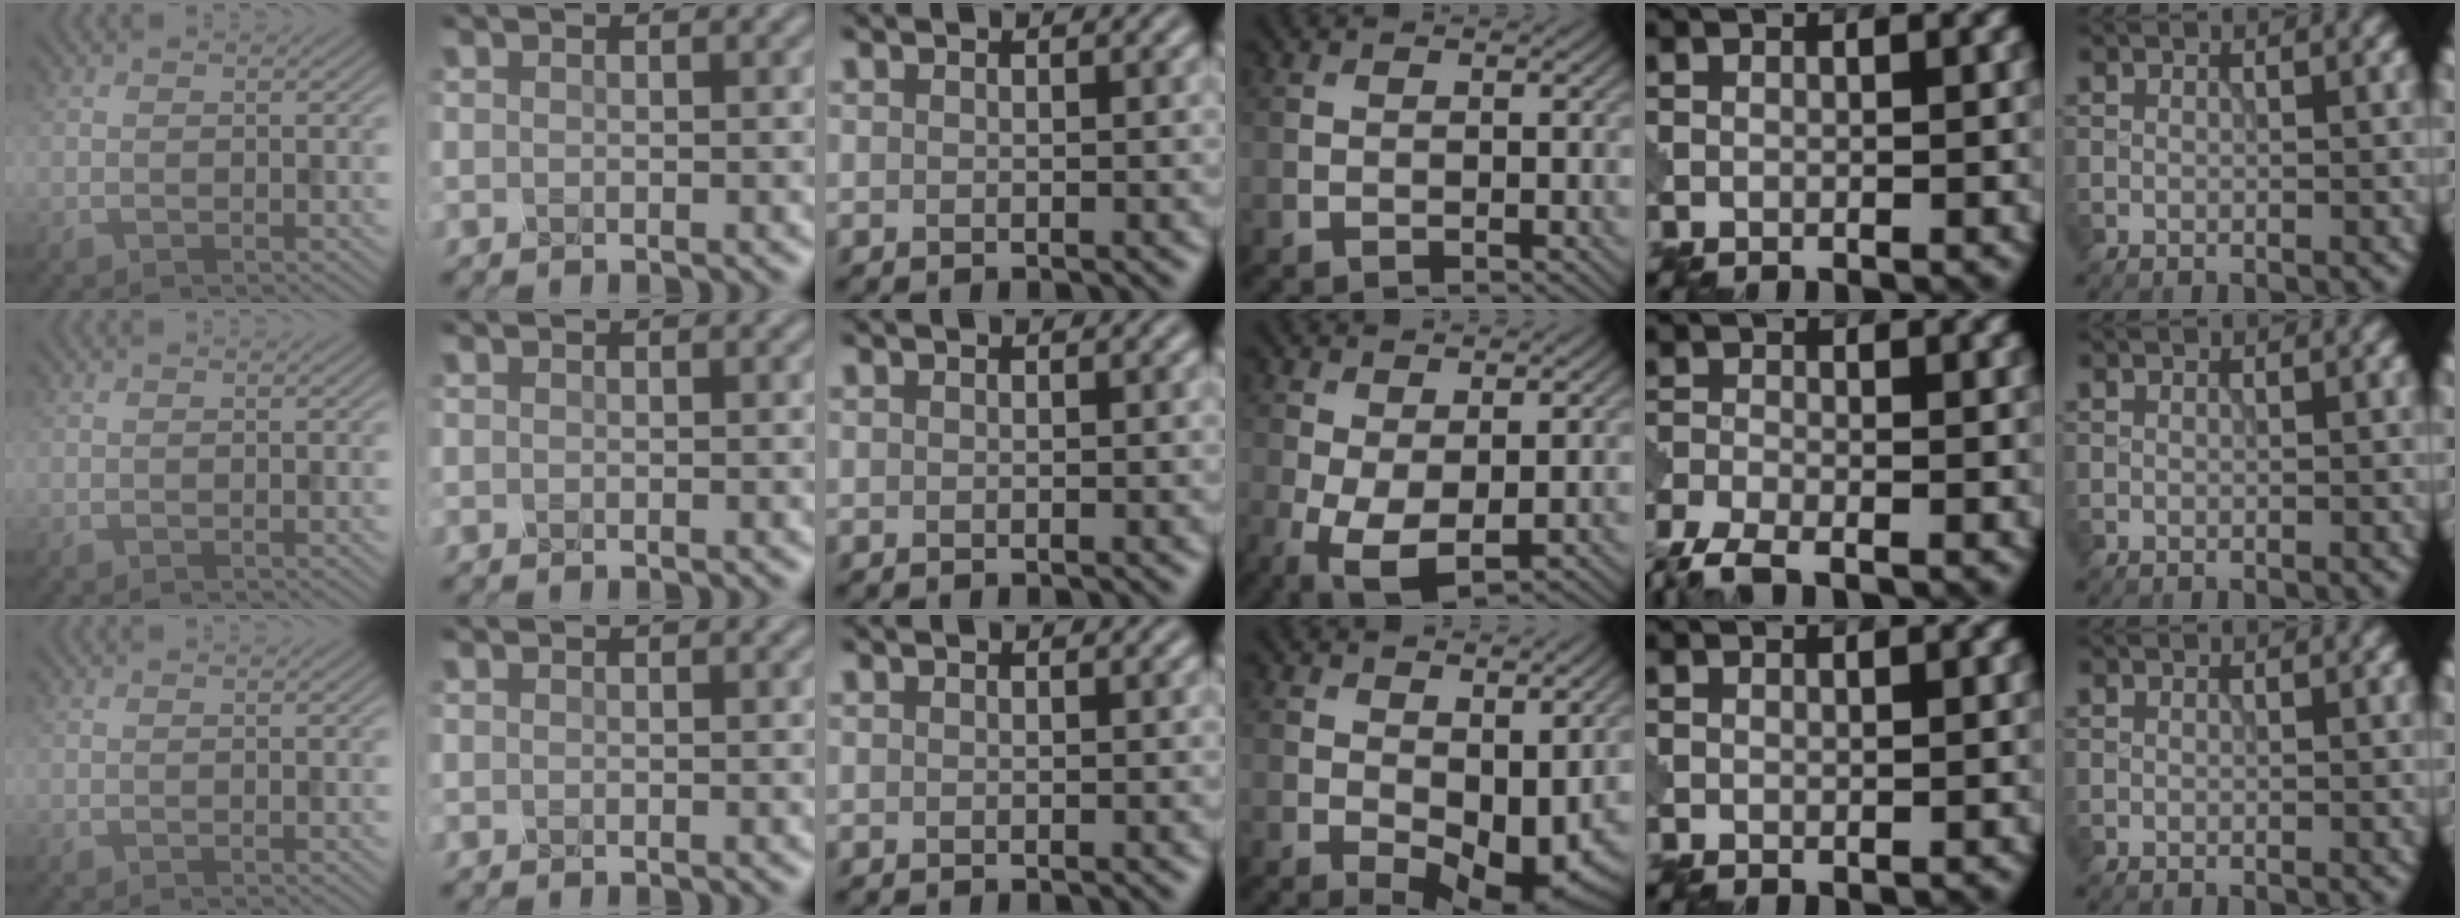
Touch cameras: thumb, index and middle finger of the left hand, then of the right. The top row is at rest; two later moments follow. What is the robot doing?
{"motion": "squeeze", "object": "foam earplug"}